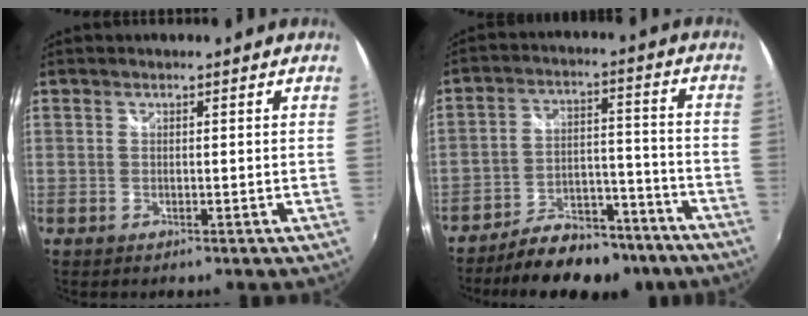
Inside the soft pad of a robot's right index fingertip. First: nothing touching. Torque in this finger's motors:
{"motor_torque": [0.70, -1.19, 0.26, 0.07]}